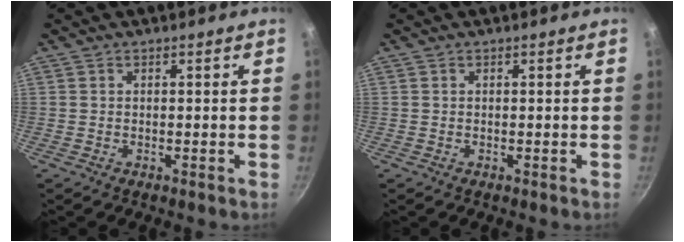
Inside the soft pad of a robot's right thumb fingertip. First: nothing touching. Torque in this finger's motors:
{"motor_torque": [0.00, 0.00, 0.00, 0.00, 0.01]}